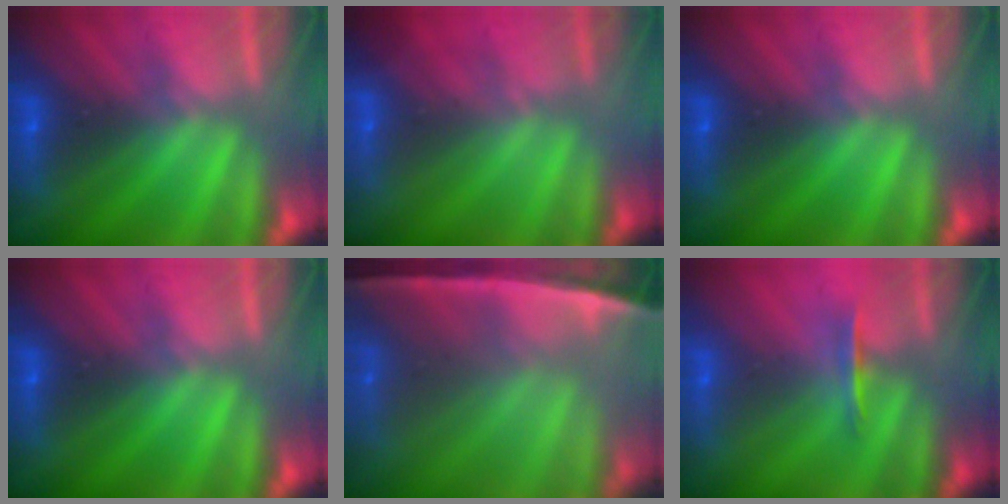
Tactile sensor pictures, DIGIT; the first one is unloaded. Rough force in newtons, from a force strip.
{"total": 1.8}
{"total": 0.0}
{"total": 0.0}
{"total": 7.6}
{"total": 1.2}